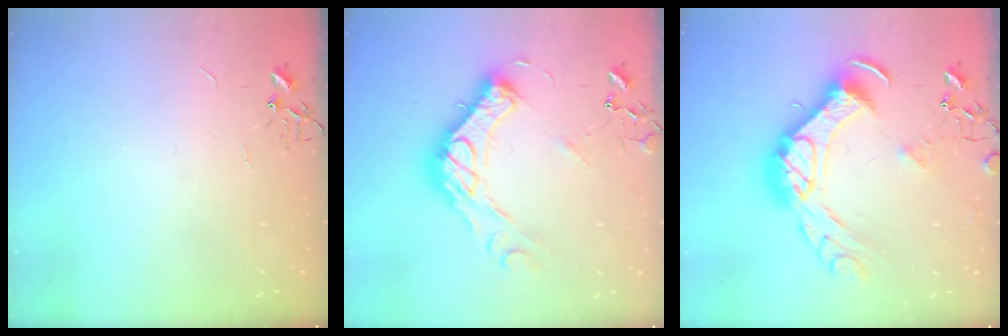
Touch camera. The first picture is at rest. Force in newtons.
{"total": 18.0, "press": 18.0, "slide": 1.2}
{"total": 23.8, "press": 23.7, "slide": 2.3}